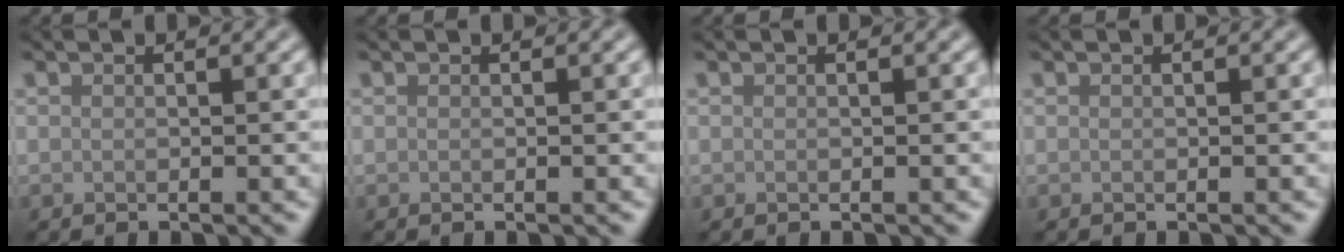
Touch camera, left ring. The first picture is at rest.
{"total": 0.0}
{"total": 0.0}
{"total": 0.0}